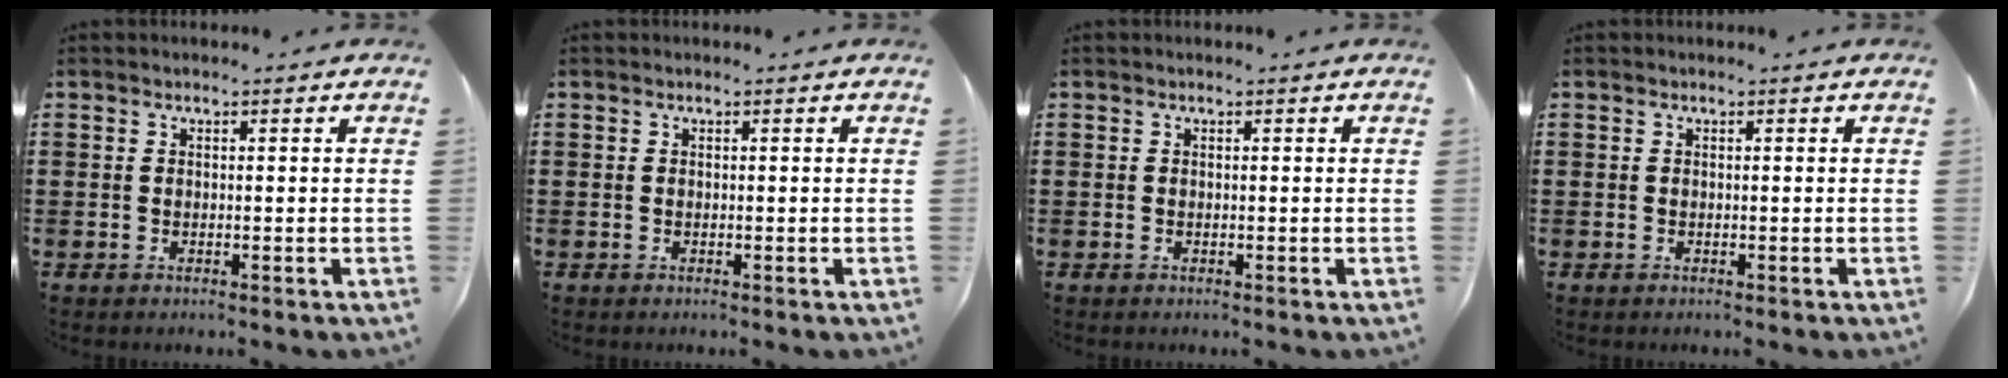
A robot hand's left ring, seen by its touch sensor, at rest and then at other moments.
{"total": 0.0}
{"total": 0.0}
{"total": 0.0}